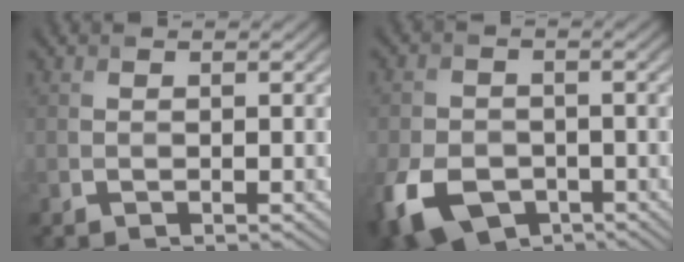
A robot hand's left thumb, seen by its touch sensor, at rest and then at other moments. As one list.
[{"total": 9.3, "force": [-4.2, 6.2, 5.5], "torque": [-0.140, -0.029, -0.078]}]